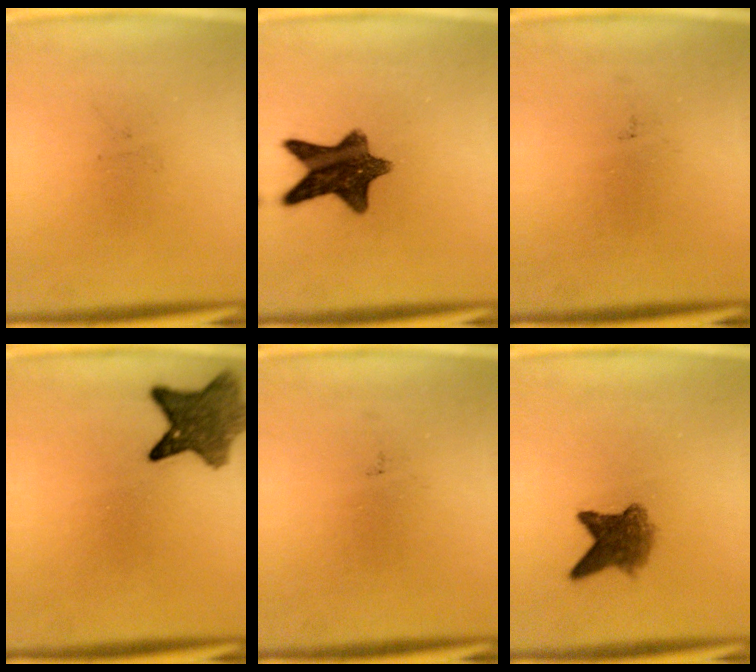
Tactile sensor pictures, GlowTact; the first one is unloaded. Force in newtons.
{"total": 11.1}
{"total": 0.0}
{"total": 7.8}
{"total": 0.0}
{"total": 5.2}